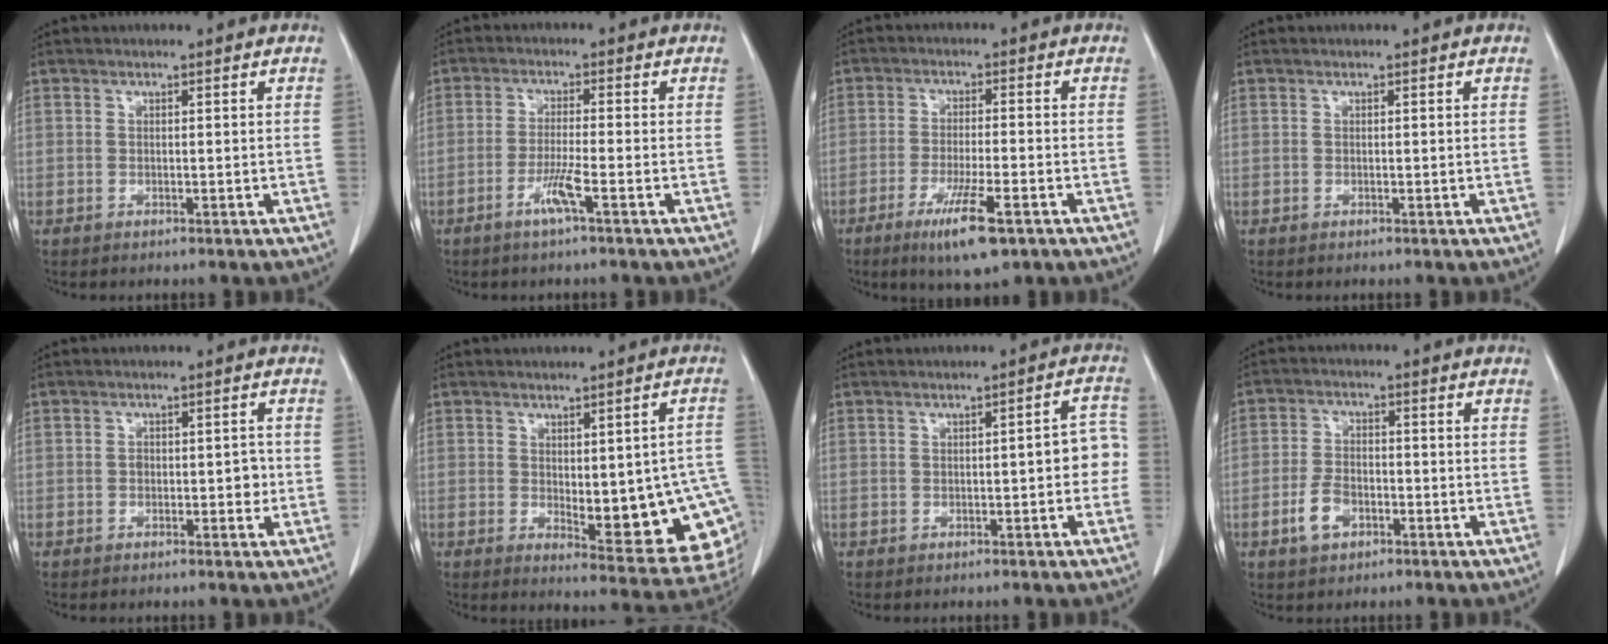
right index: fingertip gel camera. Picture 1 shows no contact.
{"total": 4.0, "force": [-2.1, -0.4, 3.4], "torque": [-0.069, -0.008, -0.043]}
{"total": 8.4, "force": [-4.7, 0.9, 6.9], "torque": [-0.125, -0.020, -0.076]}
{"total": 0.0}
{"total": 2.7, "force": [-0.5, 1.5, 2.1], "torque": [-0.025, 0.005, -0.006]}
{"total": 16.5, "force": [-2.2, 5.4, 15.4], "torque": [-0.123, 0.010, -0.006]}
{"total": 4.4, "force": [-0.6, 1.2, 4.1], "torque": [-0.043, 0.021, -0.010]}
{"total": 5.0, "force": [-2.3, 3.1, 3.1], "torque": [-0.067, 0.005, -0.041]}